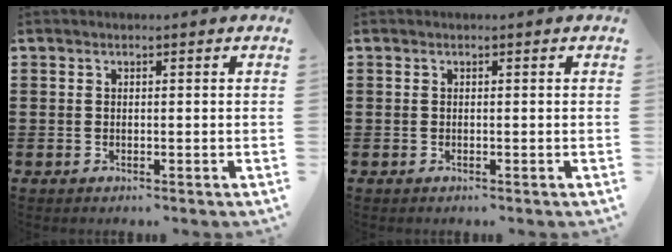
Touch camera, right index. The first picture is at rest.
{"total": 0.0}